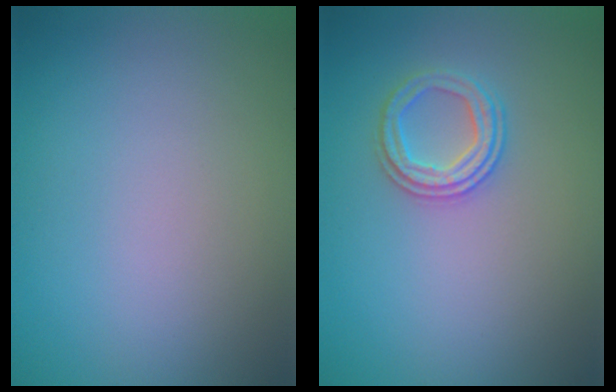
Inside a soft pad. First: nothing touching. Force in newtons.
{"total": 2.5, "press": 2.4, "slide": 0.6}